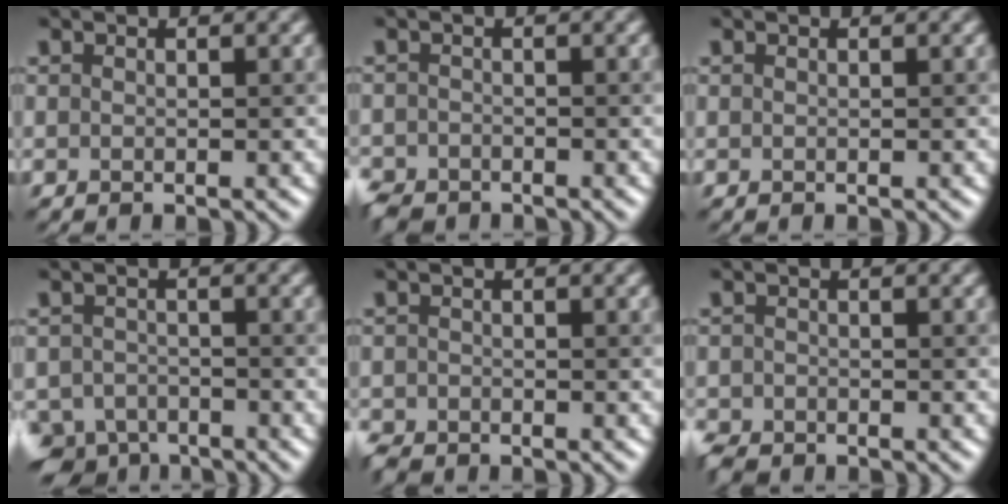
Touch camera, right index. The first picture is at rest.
{"total": 2.6, "force": [-2.2, 1.2, 0.6], "torque": [-0.010, -0.004, -0.050]}
{"total": 0.0}
{"total": 5.2, "force": [-3.9, 3.1, 1.4], "torque": [-0.011, -0.003, -0.071]}
{"total": 1.8, "force": [-1.6, 0.6, 0.3], "torque": [-0.004, -0.003, -0.039]}
{"total": 2.1, "force": [-1.9, 0.8, 0.4], "torque": [-0.007, -0.004, -0.044]}